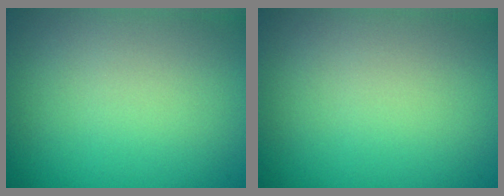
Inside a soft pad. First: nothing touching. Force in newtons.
{"total": 0.0}